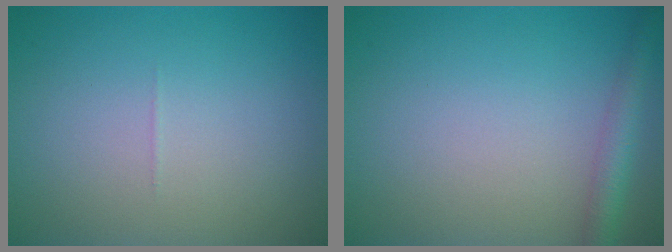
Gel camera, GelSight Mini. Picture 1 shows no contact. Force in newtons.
{"total": 2.7, "press": 2.7, "slide": 0.2}